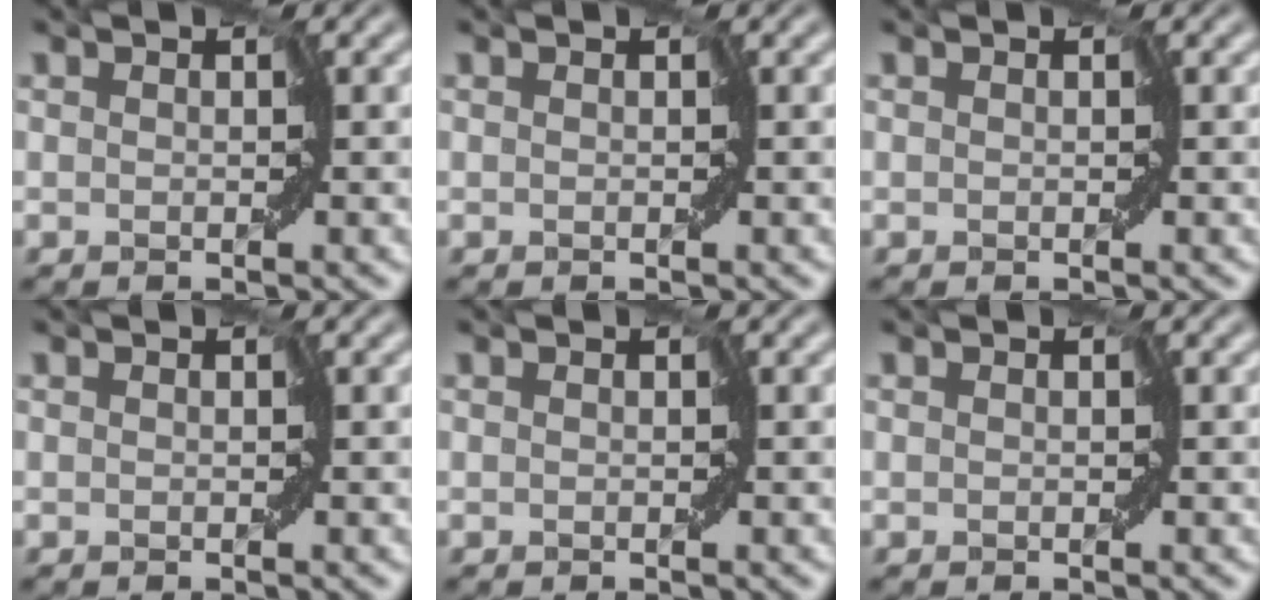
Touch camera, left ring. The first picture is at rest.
{"total": 0.0}
{"total": 0.0}
{"total": 0.0}
{"total": 0.0}
{"total": 0.0}